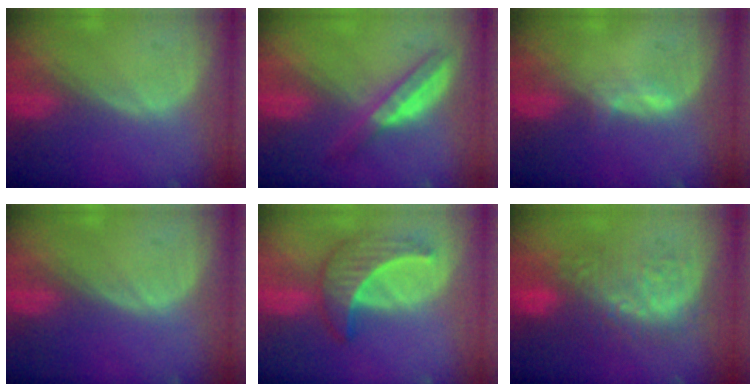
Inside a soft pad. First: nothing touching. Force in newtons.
{"total": 4.8, "press": 4.7, "slide": 1.0}
{"total": 1.6, "press": 1.5, "slide": 0.6}
{"total": 0.0}
{"total": 6.9, "press": 6.2, "slide": 3.0}
{"total": 8.9, "press": 8.8, "slide": 1.5}